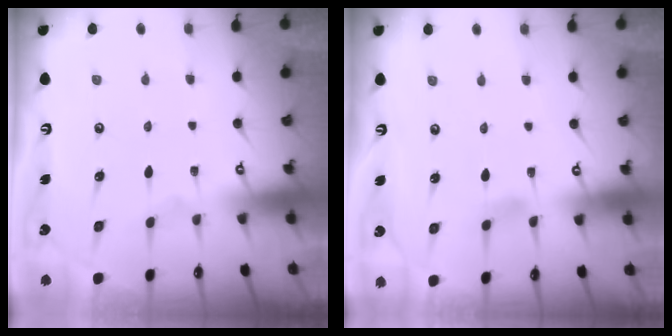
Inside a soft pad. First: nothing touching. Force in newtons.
{"total": 2.8, "press": 2.8, "slide": 0.2}